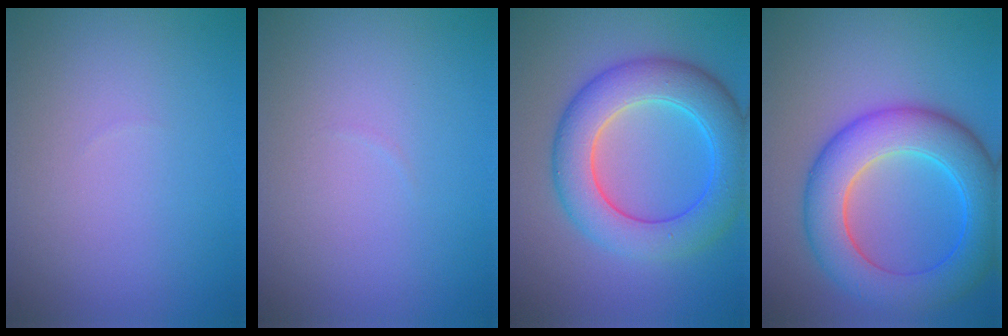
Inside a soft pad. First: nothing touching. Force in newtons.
{"total": 0.0}
{"total": 7.7, "press": 7.7, "slide": 0.2}
{"total": 8.5, "press": 8.5, "slide": 0.4}